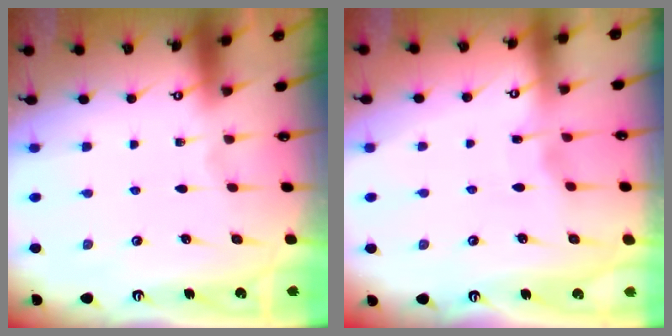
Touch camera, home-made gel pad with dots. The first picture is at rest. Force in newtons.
{"total": 2.5, "press": 2.5, "slide": 0.2}